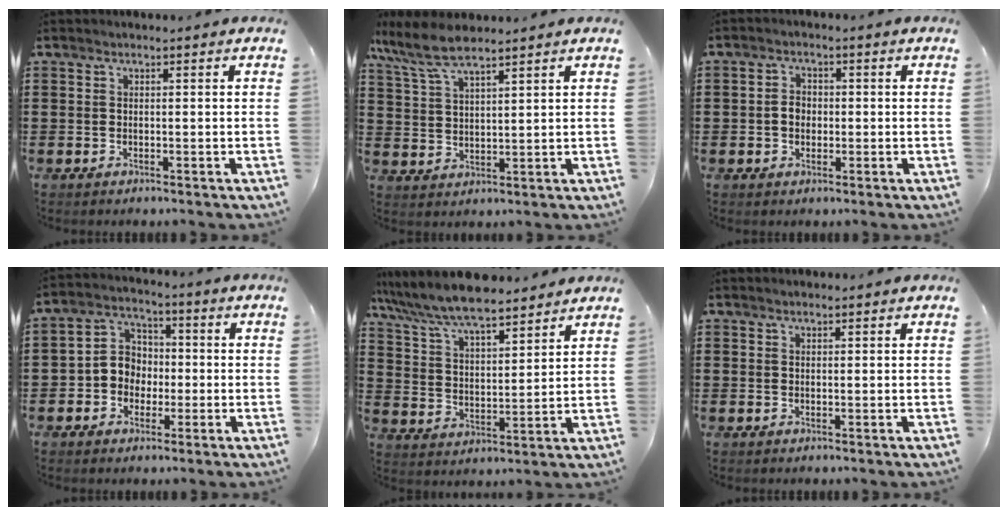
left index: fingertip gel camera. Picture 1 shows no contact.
{"total": 6.9, "force": [5.6, 1.5, 3.7], "torque": [-0.098, -0.014, 0.100]}
{"total": 2.7, "force": [-0.3, 2.2, 1.7], "torque": [-0.037, 0.006, -0.008]}
{"total": 5.5, "force": [-1.2, 5.1, 1.6], "torque": [-0.055, 0.015, -0.029]}
{"total": 8.3, "force": [7.5, 1.3, 3.5], "torque": [-0.097, -0.031, 0.133]}
{"total": 0.6, "force": [0.6, 0.2, 0.0], "torque": [-0.002, 0.001, 0.011]}